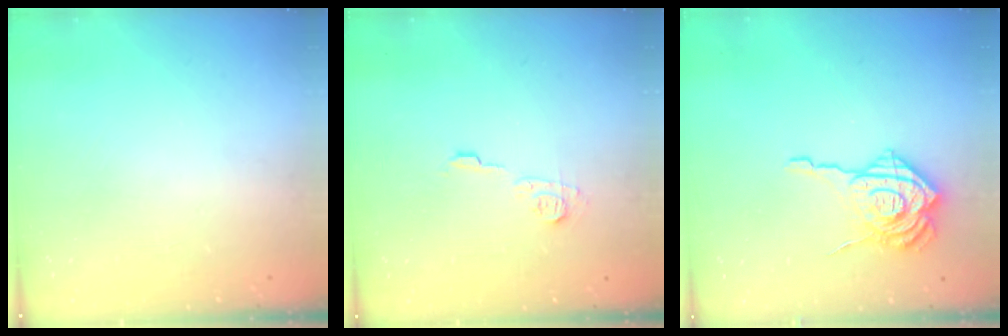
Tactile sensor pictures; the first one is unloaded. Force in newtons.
{"total": 7.0, "press": 7.0, "slide": 0.6}
{"total": 16.2, "press": 16.1, "slide": 1.7}